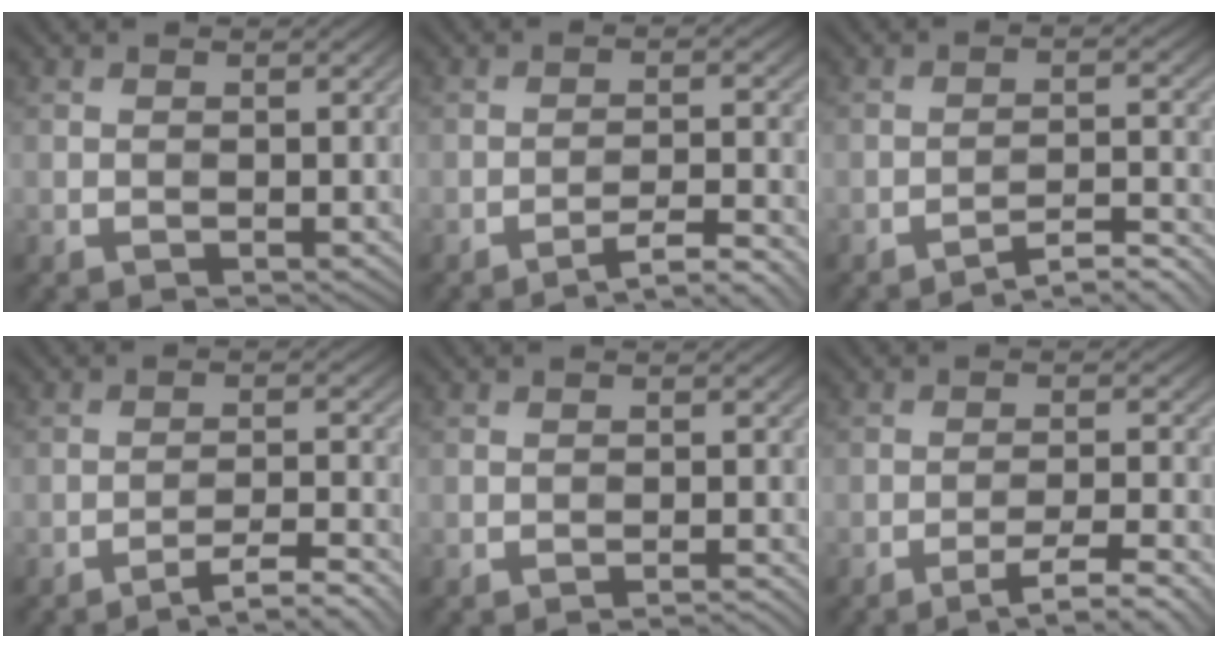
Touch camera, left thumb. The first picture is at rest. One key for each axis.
{"total": 4.4, "fx": -3.4, "fy": 0.5, "fz": 2.8, "tx": -0.046, "ty": 0.014, "tz": -0.055}
{"total": 5.0, "fx": -4.2, "fy": 0.6, "fz": 2.7, "tx": -0.043, "ty": 0.017, "tz": -0.064}
{"total": 4.9, "fx": -3.7, "fy": 0.6, "fz": 3.2, "tx": -0.053, "ty": 0.013, "tz": -0.058}
{"total": 1.0, "fx": -0.9, "fy": 0.0, "fz": 0.4, "tx": 0.005, "ty": 0.005, "tz": -0.019}
{"total": 5.0, "fx": -3.3, "fy": 0.8, "fz": 3.7, "tx": -0.065, "ty": 0.008, "tz": -0.051}